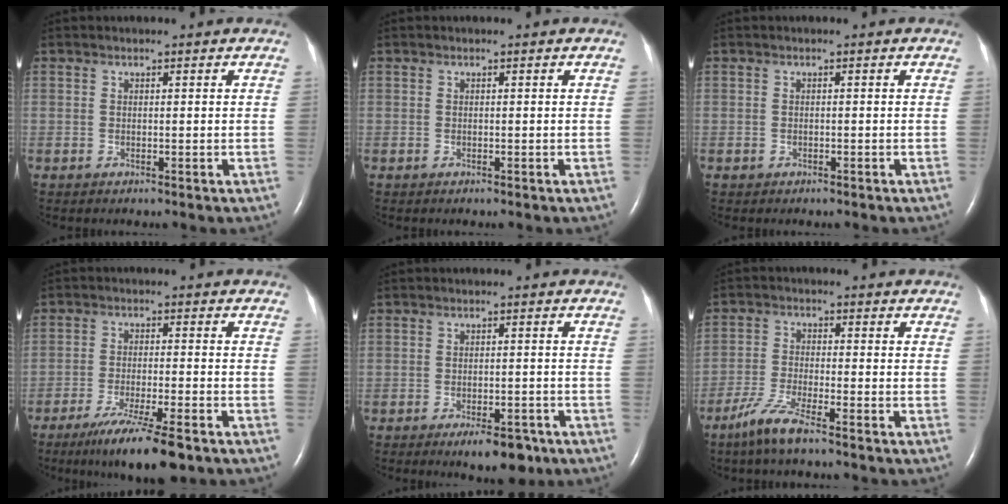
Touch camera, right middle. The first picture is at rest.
{"total": 0.0}
{"total": 0.8, "force": [-0.5, 0.6, 0.1], "torque": [-0.010, 0.002, -0.007]}
{"total": 9.9, "force": [-6.9, 0.5, 7.1], "torque": [-0.121, -0.025, -0.109]}
{"total": 5.7, "force": [-3.8, 2.0, 3.7], "torque": [-0.048, -0.002, -0.050]}
{"total": 5.6, "force": [-4.2, 0.1, 3.7], "torque": [-0.087, -0.014, -0.087]}